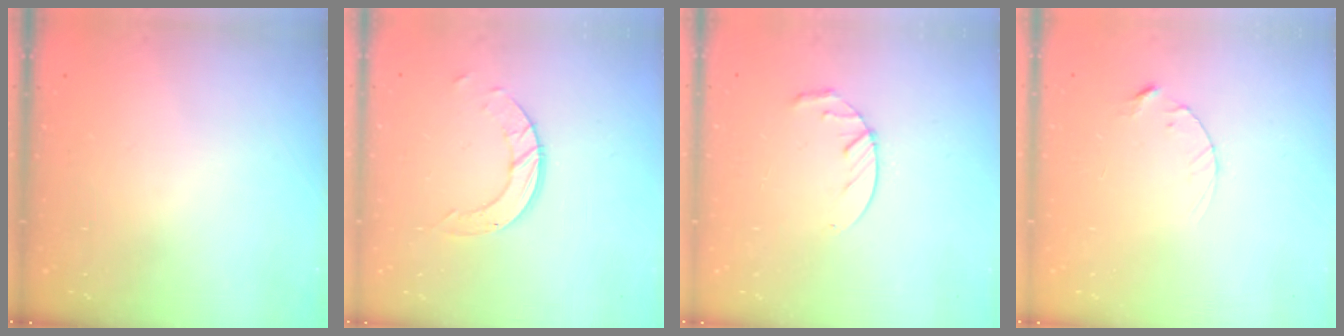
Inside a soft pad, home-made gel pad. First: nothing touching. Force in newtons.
{"total": 5.9, "press": 5.9, "slide": 0.5}
{"total": 4.2, "press": 4.2, "slide": 0.5}
{"total": 2.5, "press": 2.5, "slide": 0.4}